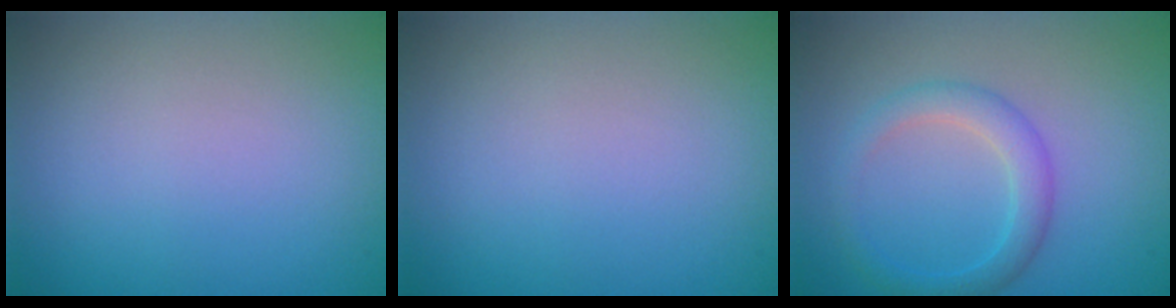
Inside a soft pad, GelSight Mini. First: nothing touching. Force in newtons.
{"total": 0.0}
{"total": 2.7, "press": 2.7, "slide": 0.1}